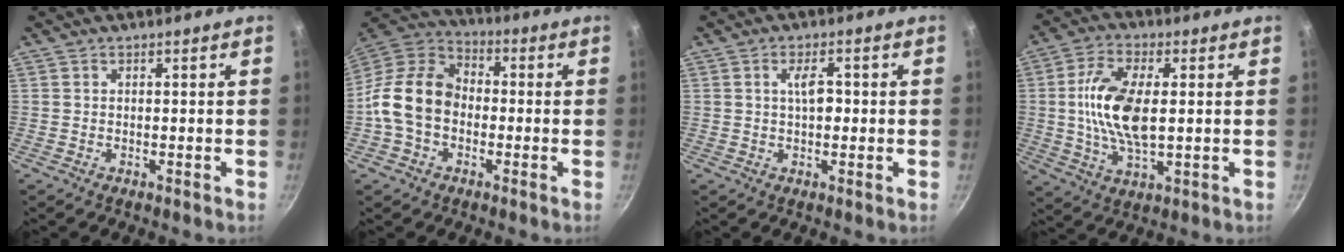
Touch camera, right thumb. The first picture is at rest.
{"total": 13.9, "force": [-2.2, 10.2, 9.1], "torque": [-0.141, 0.040, -0.064]}
{"total": 3.9, "force": [0.3, 1.8, 3.5], "torque": [-0.047, 0.008, 0.004]}
{"total": 12.9, "force": [1.1, 6.2, 11.3], "torque": [-0.215, 0.006, 0.017]}